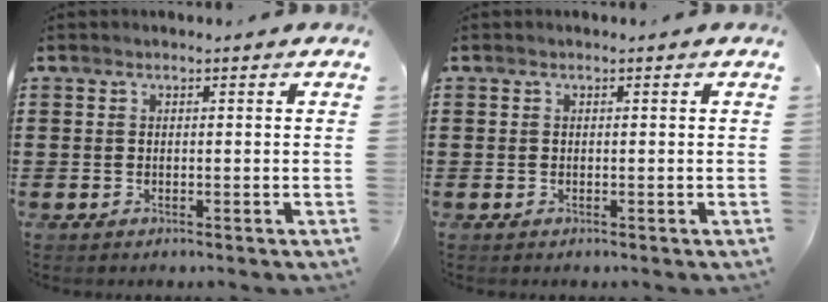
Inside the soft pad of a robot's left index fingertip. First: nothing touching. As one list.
[{"total": 0.0}]